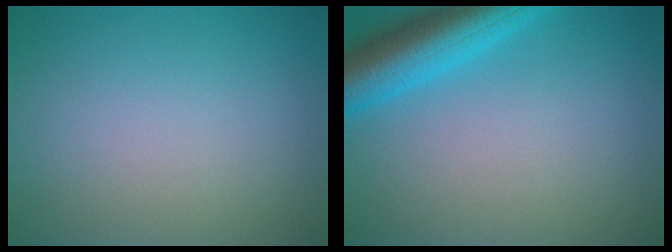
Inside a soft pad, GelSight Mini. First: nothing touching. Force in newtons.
{"total": 7.0, "press": 7.0, "slide": 0.4}